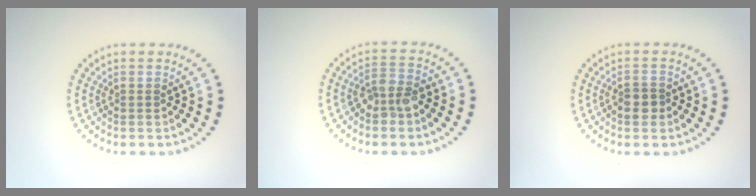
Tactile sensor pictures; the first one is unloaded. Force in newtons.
{"total": 2.7, "press": 2.3, "slide": 1.4}
{"total": 1.9, "press": 1.7, "slide": 0.8}